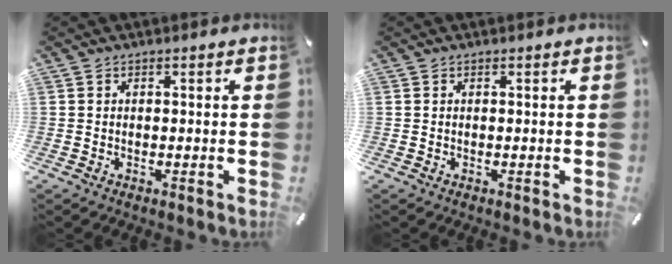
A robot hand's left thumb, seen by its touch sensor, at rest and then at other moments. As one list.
[{"total": 0.0}]